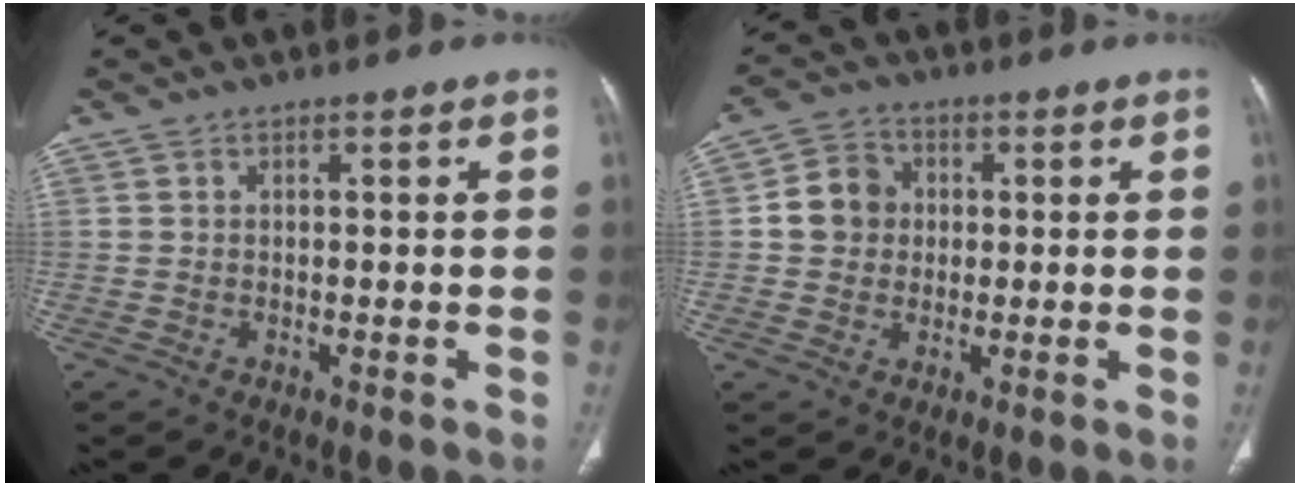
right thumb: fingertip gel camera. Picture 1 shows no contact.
{"total": 7.1, "force": [0.5, 6.4, 2.9], "torque": [-0.030, 0.011, -0.002]}